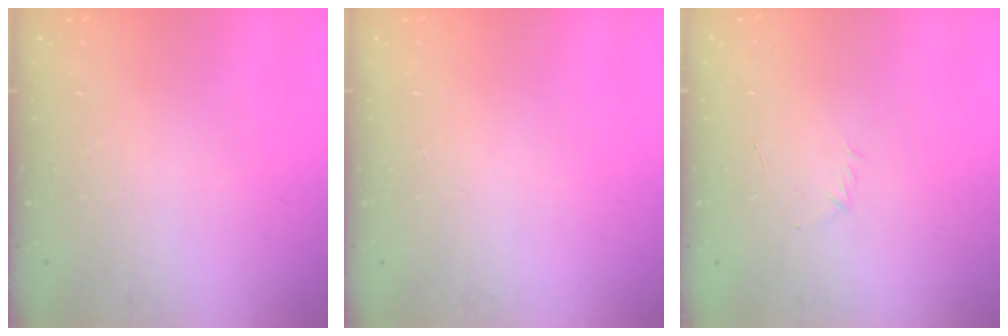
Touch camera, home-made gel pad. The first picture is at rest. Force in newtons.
{"total": 0.0}
{"total": 2.9, "press": 2.8, "slide": 0.7}